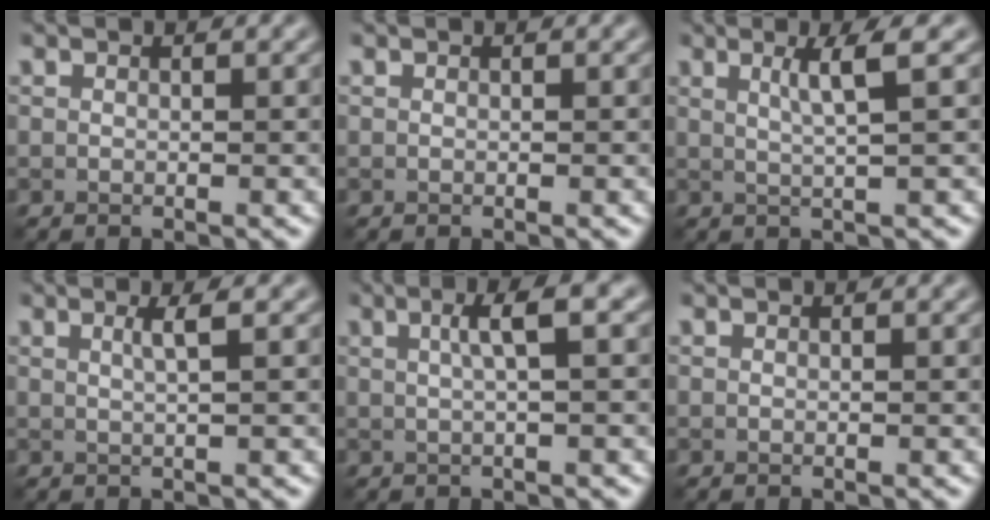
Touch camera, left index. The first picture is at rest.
{"total": 0.0}
{"total": 2.9, "force": [1.0, 0.4, 2.6], "torque": [-0.039, 0.005, 0.014]}
{"total": 1.8, "force": [0.6, 0.4, 1.7], "torque": [-0.024, 0.003, 0.004]}
{"total": 3.2, "force": [0.9, 0.5, 3.0], "torque": [-0.046, 0.014, 0.010]}
{"total": 0.0}